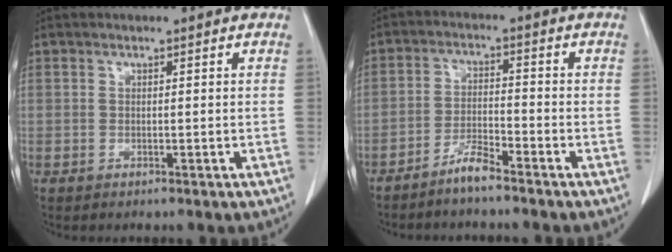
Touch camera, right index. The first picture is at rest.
{"total": 4.0, "force": [-3.5, 0.1, 2.1], "torque": [-0.041, -0.007, -0.069]}